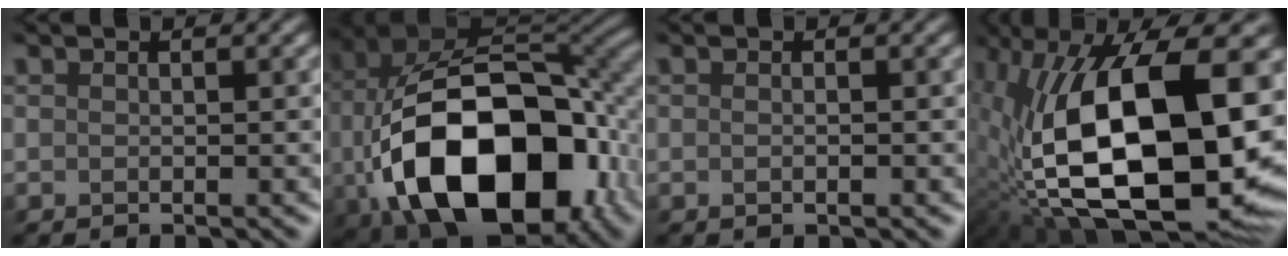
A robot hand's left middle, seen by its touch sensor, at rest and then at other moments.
{"total": 18.2, "force": [-4.8, 11.4, 13.4], "torque": [-0.262, -0.036, -0.057]}
{"total": 1.5, "force": [0.2, 0.8, 1.3], "torque": [-0.004, 0.015, -0.012]}
{"total": 18.3, "force": [-1.0, 8.9, 15.9], "torque": [-0.295, -0.011, -0.009]}